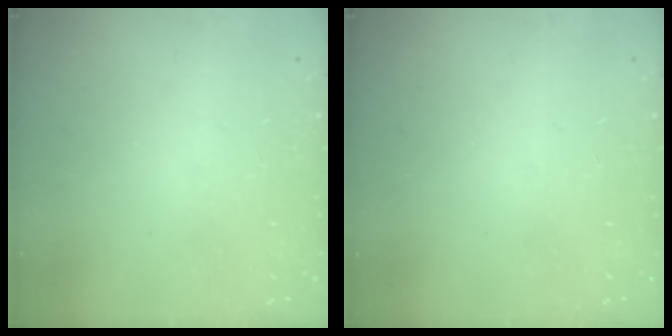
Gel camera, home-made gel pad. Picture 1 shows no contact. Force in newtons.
{"total": 0.0}